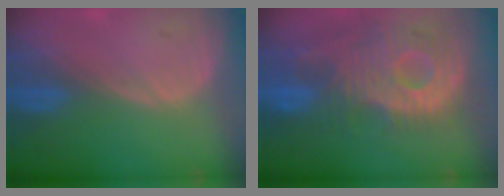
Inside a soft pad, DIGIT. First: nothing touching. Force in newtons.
{"total": 12.3, "press": 10.9, "slide": 5.8}